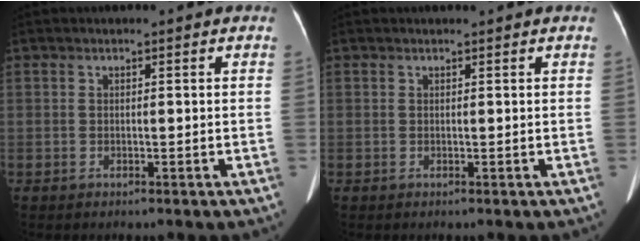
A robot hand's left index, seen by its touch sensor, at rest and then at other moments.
{"total": 1.0, "force": [0.9, 0.0, 0.3], "torque": [-0.005, 0.010, 0.017]}